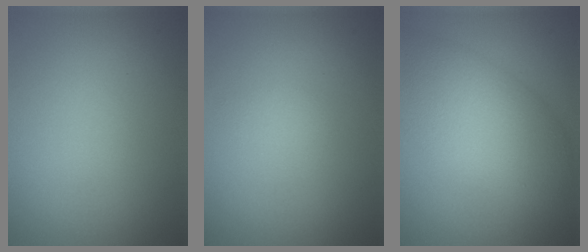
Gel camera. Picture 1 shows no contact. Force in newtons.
{"total": 0.7, "press": 0.7, "slide": 0.0}
{"total": 8.1, "press": 8.0, "slide": 0.4}